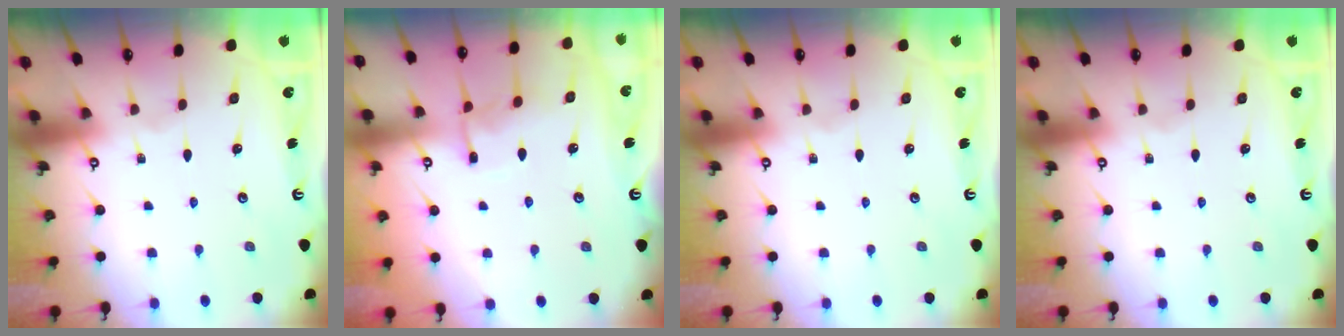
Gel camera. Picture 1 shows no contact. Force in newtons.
{"total": 8.2, "press": 8.1, "slide": 0.9}
{"total": 0.0}
{"total": 0.0}